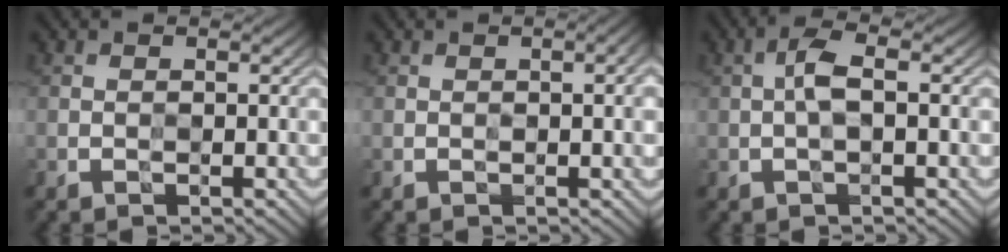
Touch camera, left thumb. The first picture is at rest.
{"total": 2.6, "force": [0.3, 0.5, 2.5], "torque": [-0.034, 0.005, 0.003]}
{"total": 2.7, "force": [0.2, 0.7, 2.6], "torque": [-0.059, 0.010, -0.003]}